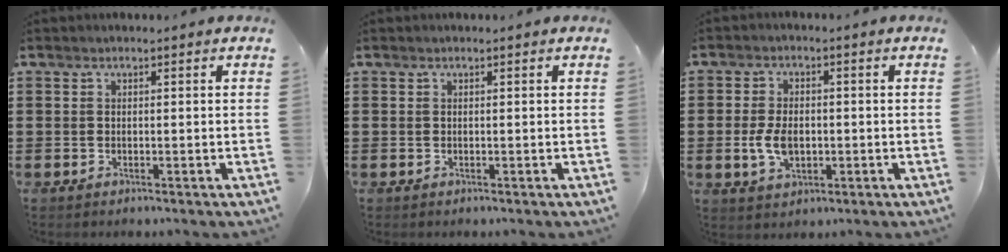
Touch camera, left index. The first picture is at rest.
{"total": 0.0}
{"total": 5.4, "force": [-0.8, 3.2, 4.3], "torque": [-0.091, -0.004, -0.020]}